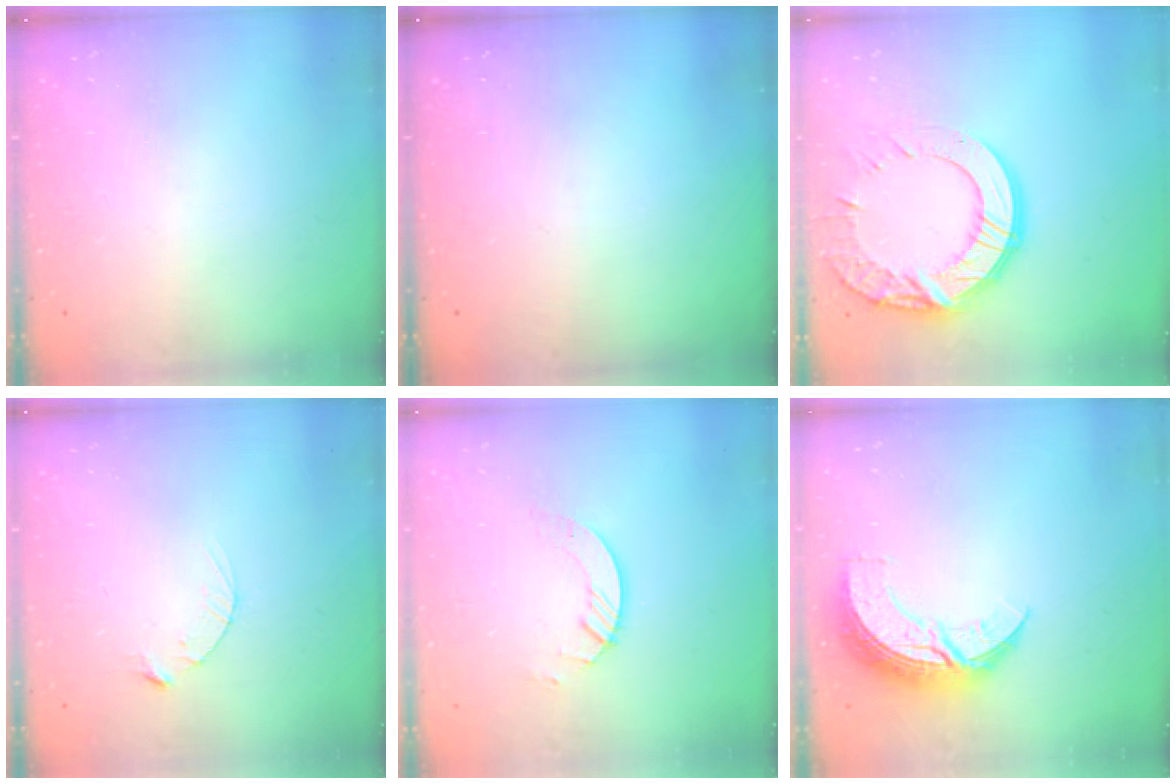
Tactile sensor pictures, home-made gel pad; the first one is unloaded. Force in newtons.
{"total": 0.0}
{"total": 17.0, "press": 17.0, "slide": 1.2}
{"total": 2.5, "press": 2.5, "slide": 0.4}
{"total": 3.2, "press": 3.2, "slide": 0.3}
{"total": 12.7, "press": 12.6, "slide": 0.6}